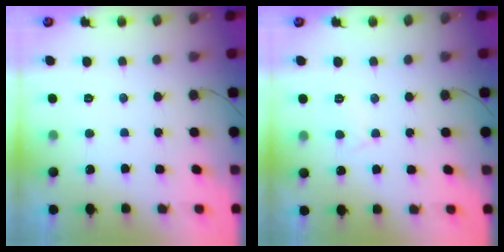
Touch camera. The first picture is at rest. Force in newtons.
{"total": 2.9, "press": 2.9, "slide": 0.3}